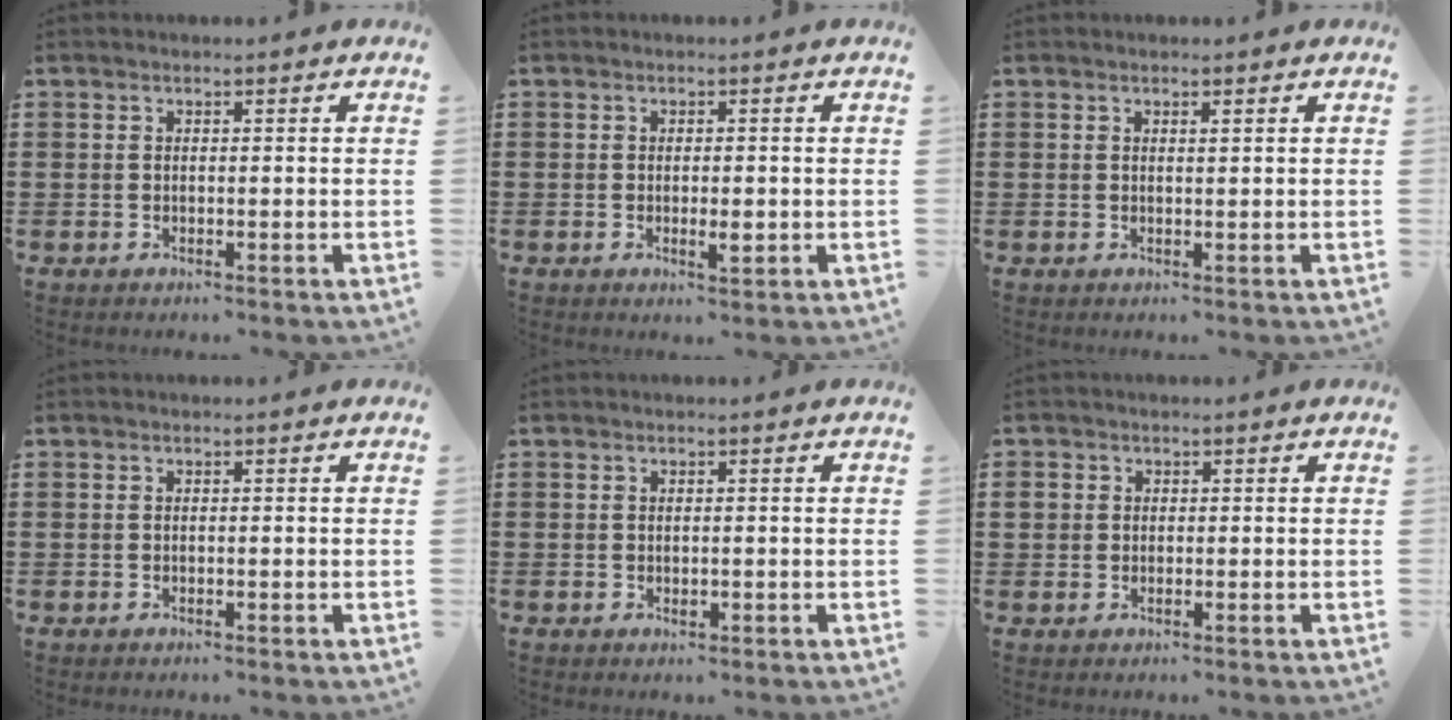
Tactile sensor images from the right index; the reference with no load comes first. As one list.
[{"total": 1.9, "force": [-0.2, 0.5, 1.8], "torque": [-0.033, -0.002, -0.004]}, {"total": 0.6, "force": [0.3, 0.1, 0.5], "torque": [-0.011, -0.001, 0.006]}, {"total": 0.0}, {"total": 0.6, "force": [0.0, 0.5, 0.3], "torque": [-0.007, 0.002, 0.001]}, {"total": 1.5, "force": [0.4, 1.4, 0.4], "torque": [-0.013, 0.007, 0.007]}]